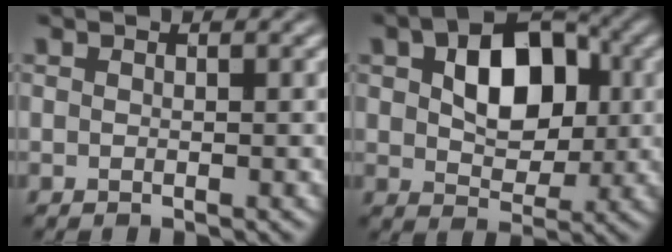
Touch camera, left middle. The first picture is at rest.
{"total": 7.5, "force": [1.2, 4.9, 5.5], "torque": [-0.099, 0.005, 0.016]}